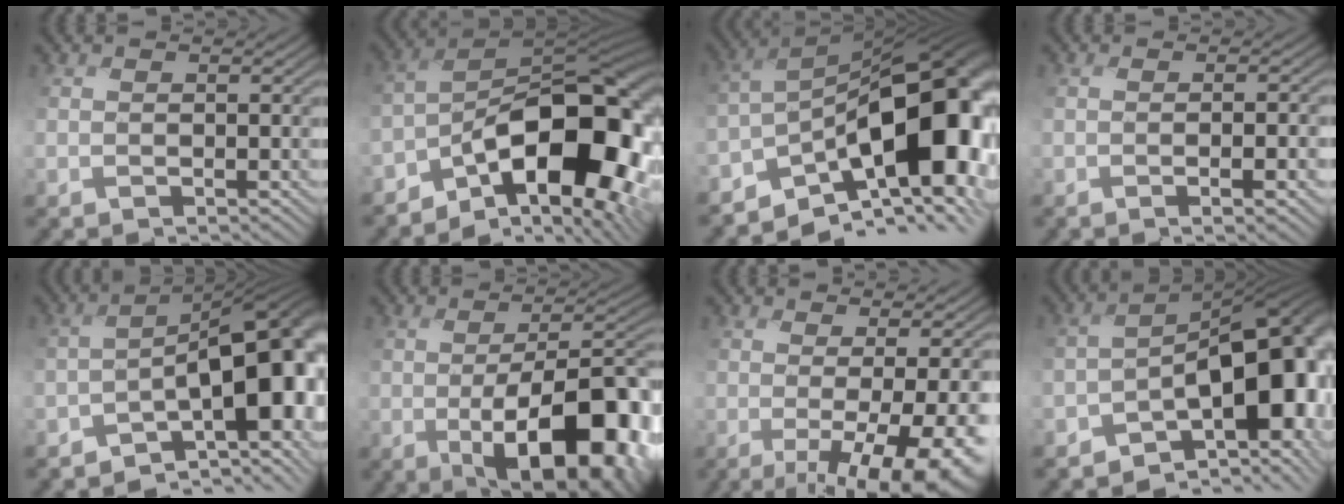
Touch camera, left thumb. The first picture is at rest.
{"total": 16.1, "force": [-6.8, 7.2, 12.7], "torque": [-0.152, 0.003, -0.127]}
{"total": 17.5, "force": [-6.3, 8.2, 14.0], "torque": [-0.193, -0.005, -0.103]}
{"total": 2.7, "force": [-0.7, -0.1, 2.6], "torque": [-0.043, 0.007, -0.008]}
{"total": 14.4, "force": [-4.7, 5.4, 12.5], "torque": [-0.164, -0.004, -0.072]}
{"total": 14.4, "force": [-4.1, 6.0, 12.4], "torque": [-0.185, -0.025, -0.055]}
{"total": 9.1, "force": [-1.9, 1.4, 8.8], "torque": [-0.124, -0.004, -0.013]}
{"total": 15.8, "force": [-5.3, 7.2, 13.0], "torque": [-0.165, -0.012, -0.071]}